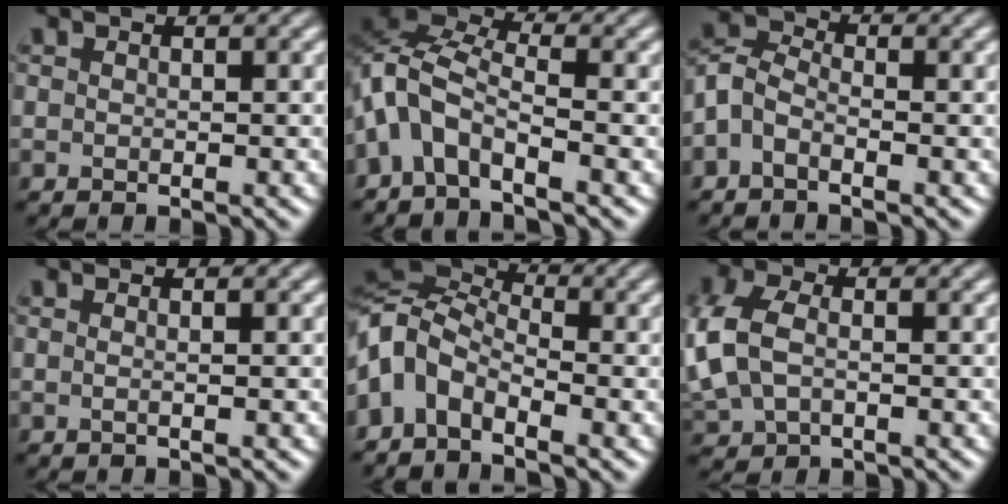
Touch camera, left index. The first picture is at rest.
{"total": 5.7, "force": [-2.9, 2.6, 4.1], "torque": [-0.085, 0.010, -0.072]}
{"total": 3.1, "force": [-1.4, 1.8, 2.1], "torque": [-0.050, 0.007, -0.041]}
{"total": 0.9, "force": [0.1, 0.4, 0.8], "torque": [-0.011, -0.002, -0.007]}
{"total": 6.1, "force": [-2.0, 3.7, 4.4], "torque": [-0.089, 0.015, -0.067]}
{"total": 5.8, "force": [-0.2, 3.9, 4.3], "torque": [-0.118, 0.001, -0.011]}